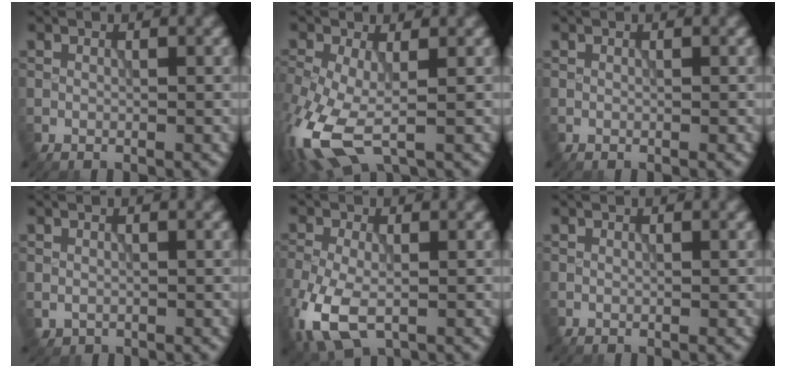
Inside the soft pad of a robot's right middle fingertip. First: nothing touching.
{"total": 8.0, "force": [-2.7, 3.8, 6.5], "torque": [-0.169, -0.023, -0.050]}
{"total": 0.0}
{"total": 0.6, "force": [-0.2, 0.5, 0.1], "torque": [0.001, -0.006, -0.003]}
{"total": 6.9, "force": [-2.6, 3.8, 5.1], "torque": [-0.132, -0.018, -0.051]}
{"total": 0.0}